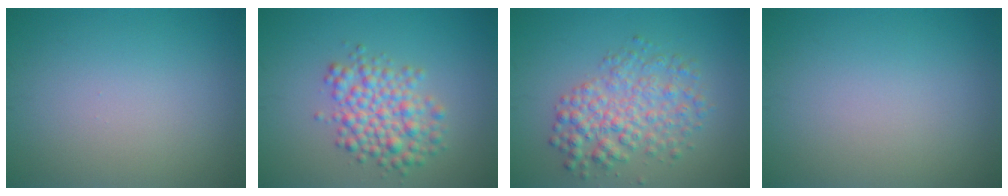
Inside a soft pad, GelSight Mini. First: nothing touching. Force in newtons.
{"total": 4.6, "press": 4.6, "slide": 0.1}
{"total": 4.8, "press": 4.8, "slide": 0.1}
{"total": 0.0}